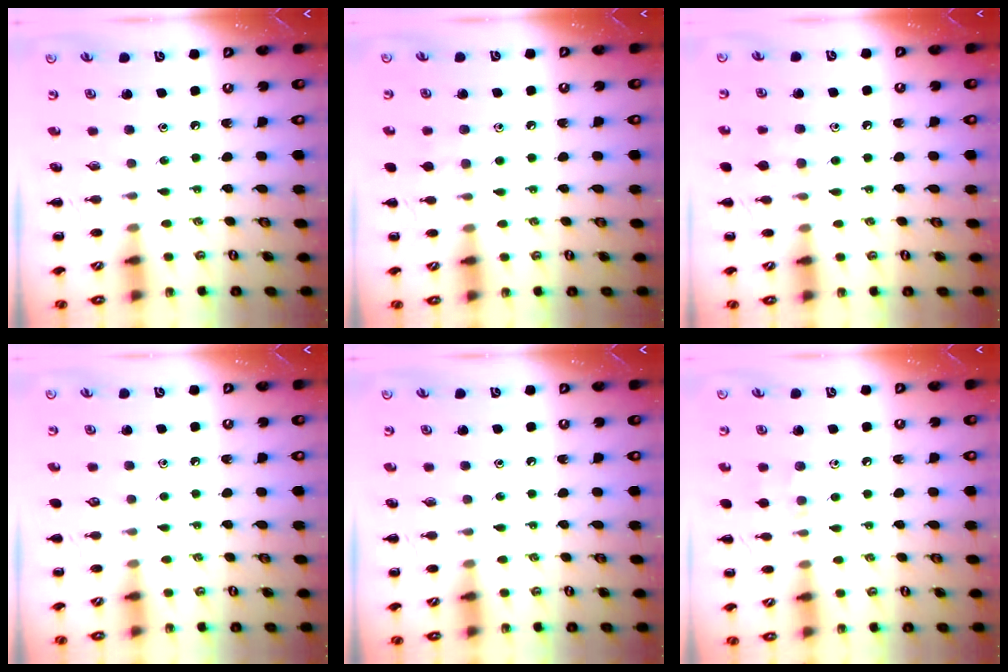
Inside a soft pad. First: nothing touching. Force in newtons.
{"total": 5.8, "press": 5.5, "slide": 2.0}
{"total": 7.0, "press": 6.7, "slide": 2.3}
{"total": 0.0}
{"total": 0.0}
{"total": 6.6, "press": 6.3, "slide": 2.0}